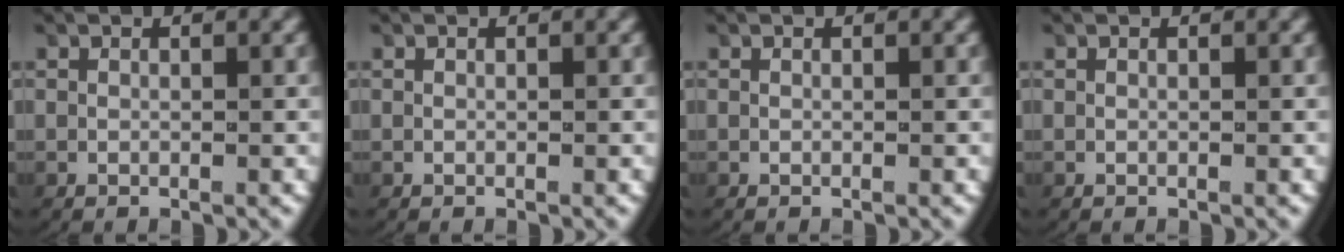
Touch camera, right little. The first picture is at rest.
{"total": 0.0}
{"total": 0.0}
{"total": 0.0}